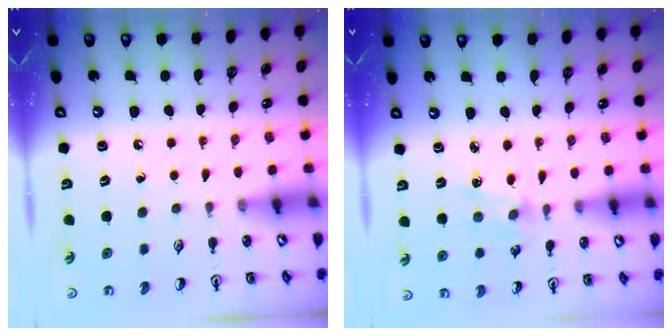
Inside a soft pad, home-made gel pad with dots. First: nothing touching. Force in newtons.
{"total": 3.8, "press": 3.8, "slide": 0.5}